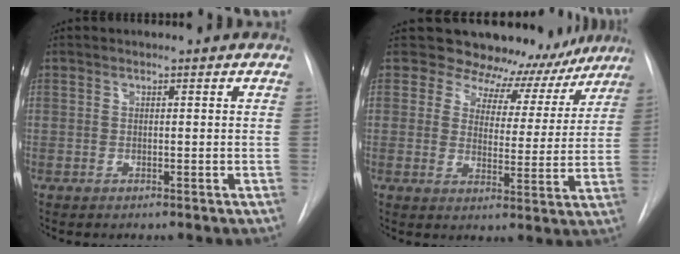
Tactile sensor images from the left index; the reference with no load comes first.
{"total": 12.2, "force": [11.0, 5.3, 1.1], "torque": [0.013, -0.013, 0.118]}